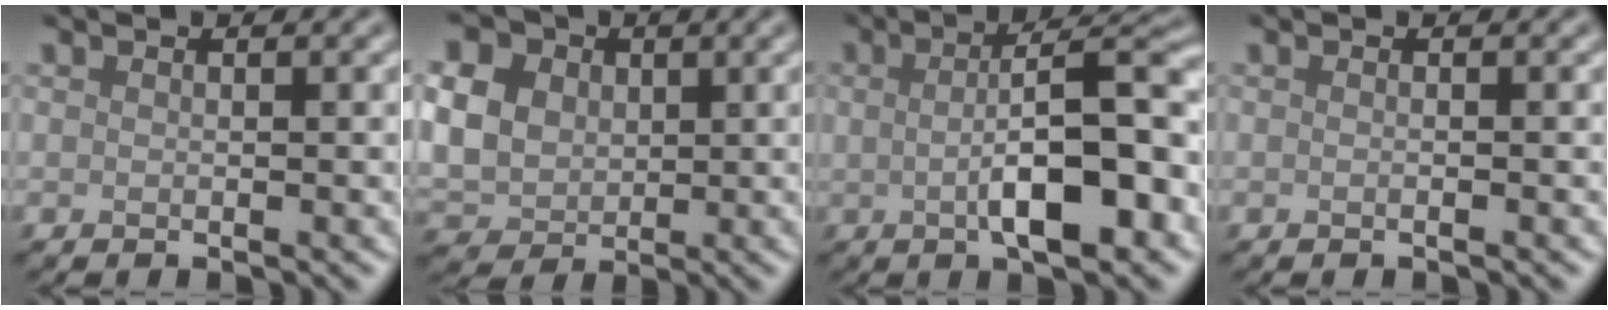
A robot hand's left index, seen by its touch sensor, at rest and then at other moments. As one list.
[{"total": 11.8, "force": [3.5, 9.5, 6.1], "torque": [-0.141, 0.026, 0.052]}, {"total": 8.9, "force": [-0.8, 2.6, 8.5], "torque": [-0.118, 0.006, -0.015]}, {"total": 0.7, "force": [-0.1, 0.3, 0.7], "torque": [-0.008, -0.004, -0.009]}]